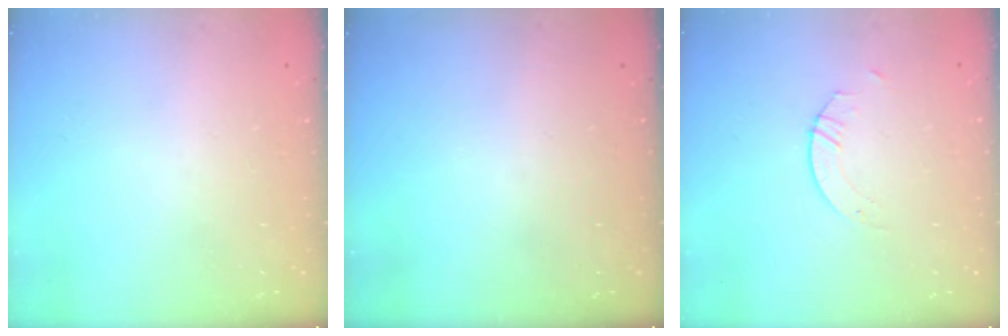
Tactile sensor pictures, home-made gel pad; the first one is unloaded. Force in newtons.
{"total": 0.0}
{"total": 2.6, "press": 2.6, "slide": 0.2}